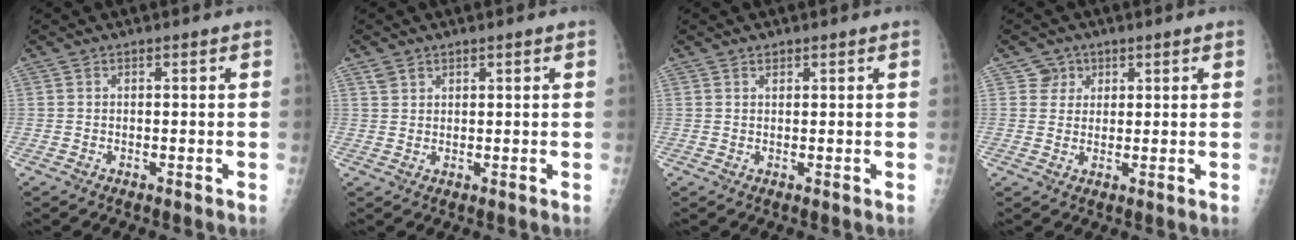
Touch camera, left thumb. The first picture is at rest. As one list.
[{"total": 2.1, "force": [1.4, 1.4, 0.6], "torque": [0.002, -0.007, 0.025]}, {"total": 1.0, "force": [0.7, 0.6, 0.3], "torque": [0.003, -0.004, 0.010]}, {"total": 3.4, "force": [1.6, 3.0, 0.1], "torque": [0.022, -0.006, 0.022]}]